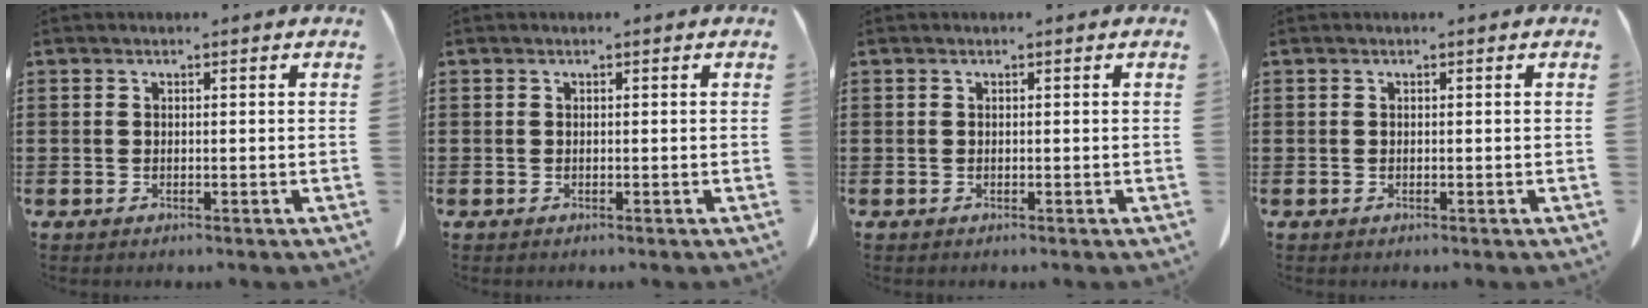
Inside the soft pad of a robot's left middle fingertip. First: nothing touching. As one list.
[{"total": 0.0}, {"total": 0.0}, {"total": 0.0}]